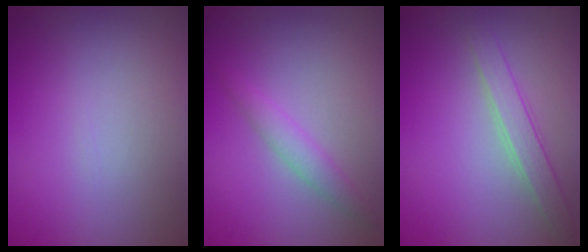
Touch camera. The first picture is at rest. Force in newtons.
{"total": 1.7, "press": 1.7, "slide": 0.0}
{"total": 2.1, "press": 2.1, "slide": 0.0}